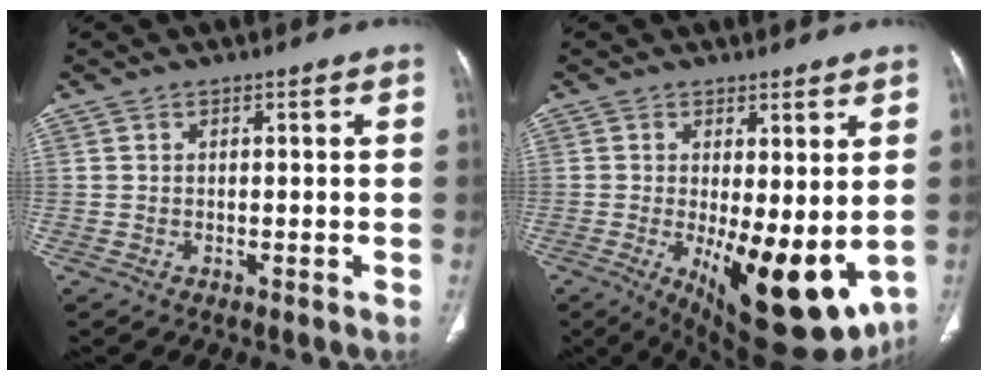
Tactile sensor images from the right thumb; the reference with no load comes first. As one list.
[{"total": 15.8, "force": [-2.3, 6.2, 14.3], "torque": [-0.206, -0.036, -0.013]}]